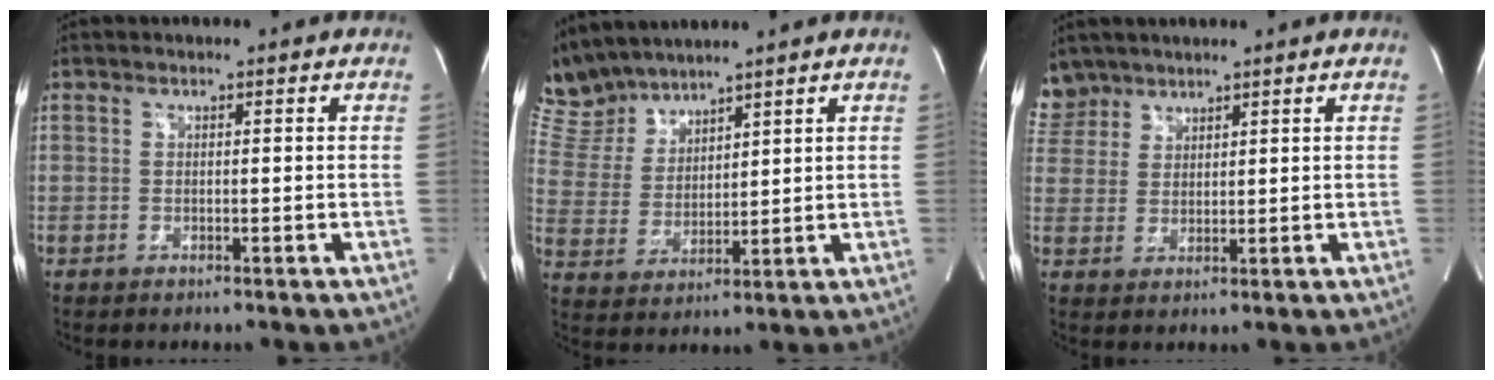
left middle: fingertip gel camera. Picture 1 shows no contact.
{"total": 8.5, "force": [8.3, 1.7, 0.9], "torque": [-0.042, 0.017, 0.187]}
{"total": 4.6, "force": [3.9, 2.4, -0.3], "torque": [0.010, 0.010, 0.083]}